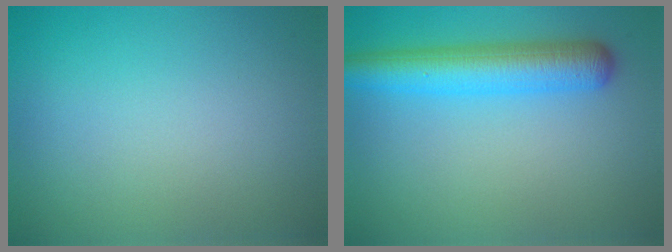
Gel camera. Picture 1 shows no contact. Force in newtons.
{"total": 5.3, "press": 5.3, "slide": 0.2}